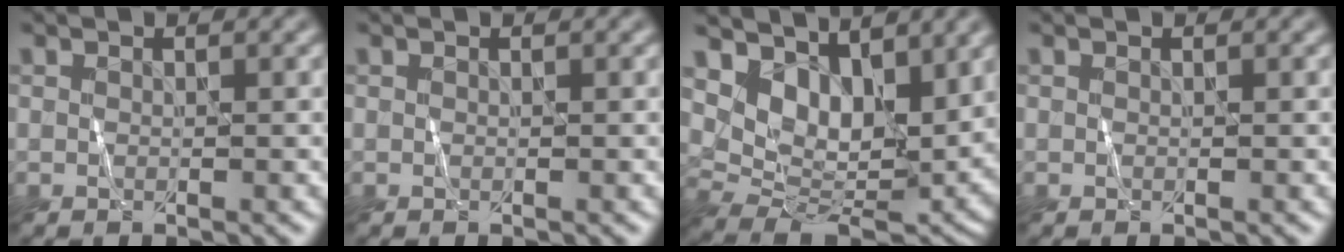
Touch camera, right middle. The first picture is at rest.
{"total": 0.0}
{"total": 6.9, "force": [4.1, 3.8, 3.9], "torque": [-0.069, -0.014, 0.077]}
{"total": 0.0}